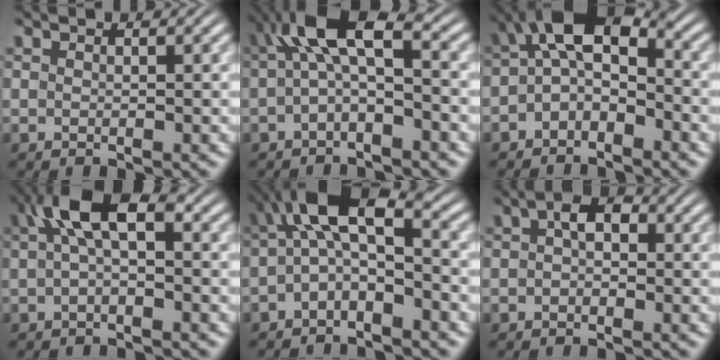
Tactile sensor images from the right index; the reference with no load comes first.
{"total": 7.0, "force": [1.2, 3.4, 6.0], "torque": [-0.114, 0.001, 0.017]}
{"total": 7.9, "force": [0.7, 5.4, 5.8], "torque": [-0.103, -0.016, 0.004]}
{"total": 7.0, "force": [1.9, 3.3, 5.9], "torque": [-0.108, 0.010, 0.026]}
{"total": 7.8, "force": [0.7, 4.6, 6.3], "torque": [-0.120, -0.008, 0.007]}
{"total": 3.8, "force": [0.9, 2.4, 2.8], "torque": [-0.036, 0.005, 0.006]}